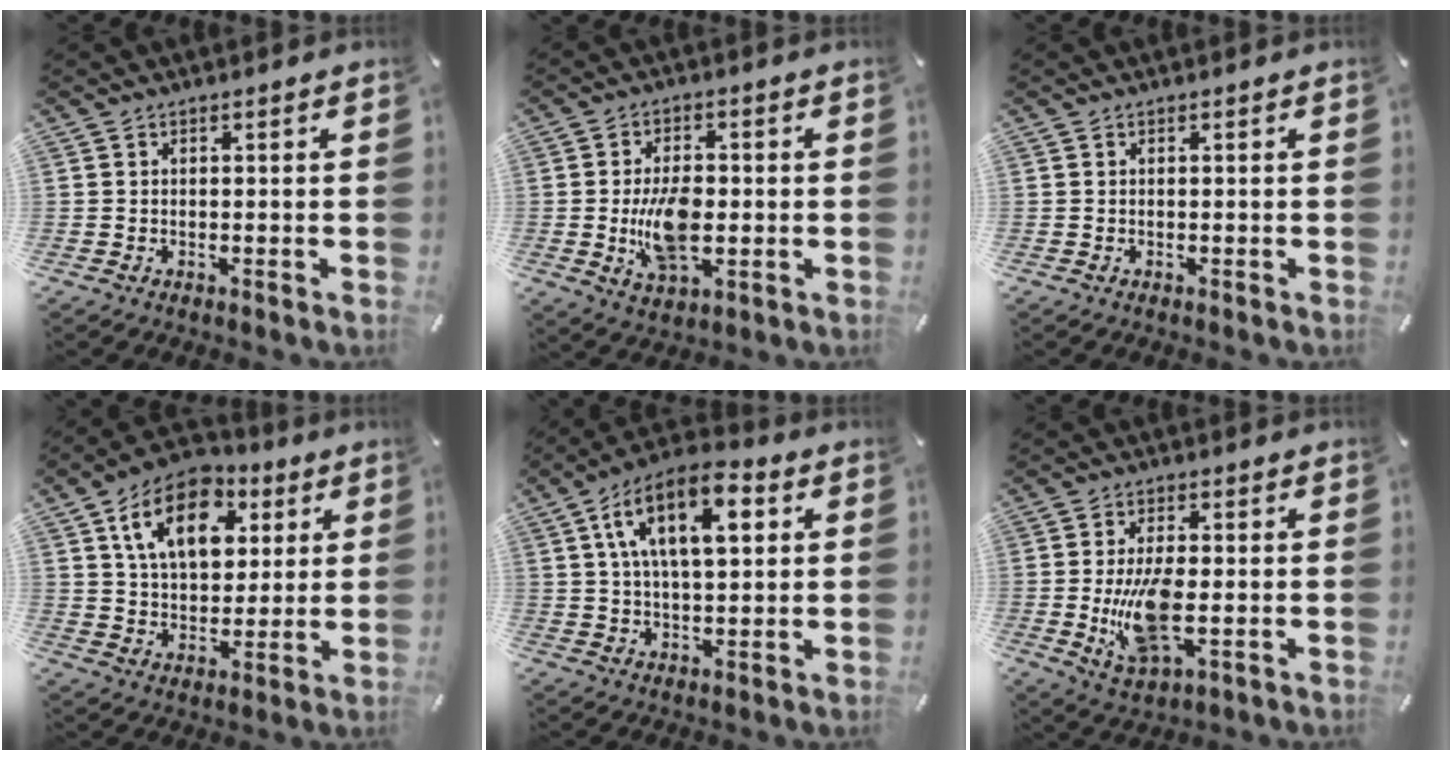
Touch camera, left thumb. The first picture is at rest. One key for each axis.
{"total": 10.9, "fx": -1.2, "fy": 6.4, "fz": 8.8, "tx": -0.170, "ty": -0.005, "tz": -0.021}
{"total": 0.0}
{"total": 15.9, "fx": 6.7, "fy": 10.6, "fz": 9.8, "tx": -0.171, "ty": -0.009, "tz": 0.120}
{"total": 14.2, "fx": 5.3, "fy": 7.2, "fz": 11.1, "tx": -0.185, "ty": -0.004, "tz": 0.087}
{"total": 11.9, "fx": -1.0, "fy": 5.6, "fz": 10.5, "tx": -0.219, "ty": -0.018, "tz": -0.015}